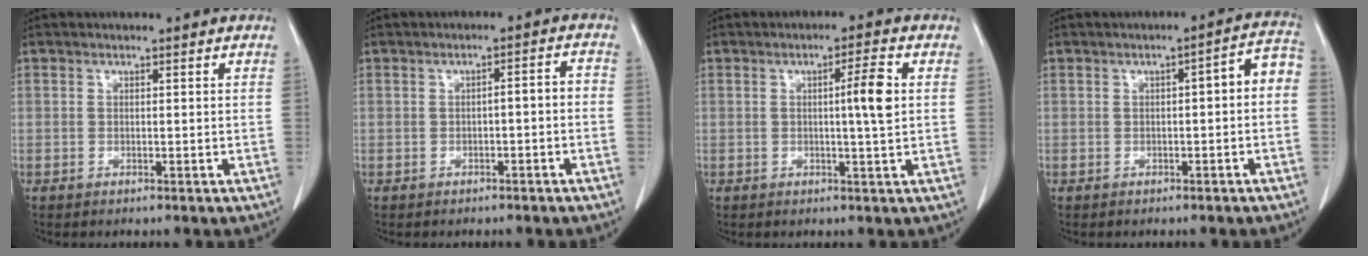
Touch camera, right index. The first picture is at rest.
{"total": 2.6, "force": [-1.0, 0.6, 2.3], "torque": [-0.031, 0.012, -0.012]}
{"total": 4.9, "force": [0.5, -0.3, 4.9], "torque": [-0.076, -0.002, 0.007]}
{"total": 4.5, "force": [-0.5, 1.1, 4.3], "torque": [-0.050, 0.027, -0.010]}